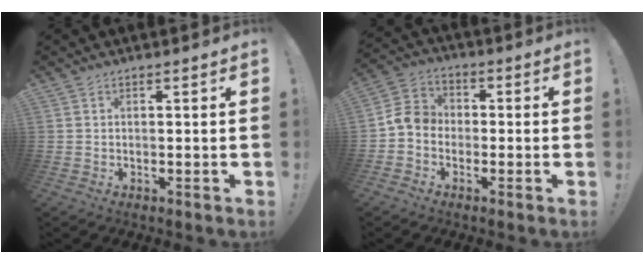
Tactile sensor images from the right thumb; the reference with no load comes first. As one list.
[{"total": 7.7, "force": [-2.1, 6.4, 3.8], "torque": [-0.087, 0.029, -0.035]}]